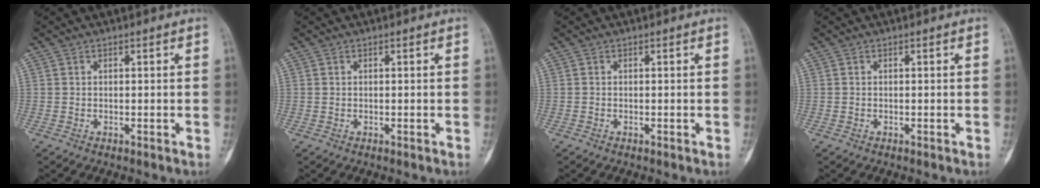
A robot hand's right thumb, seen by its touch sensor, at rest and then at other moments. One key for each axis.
{"total": 0.0}
{"total": 0.0}
{"total": 0.0}